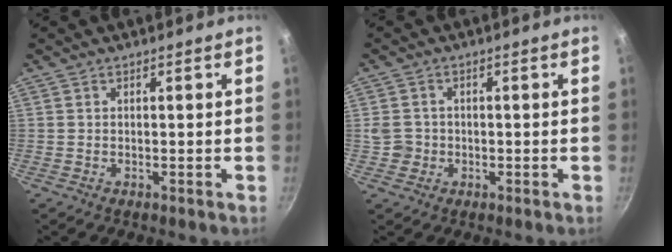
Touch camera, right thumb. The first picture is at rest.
{"total": 3.6, "force": [-0.5, 3.3, 1.2], "torque": [-0.008, 0.006, -0.010]}